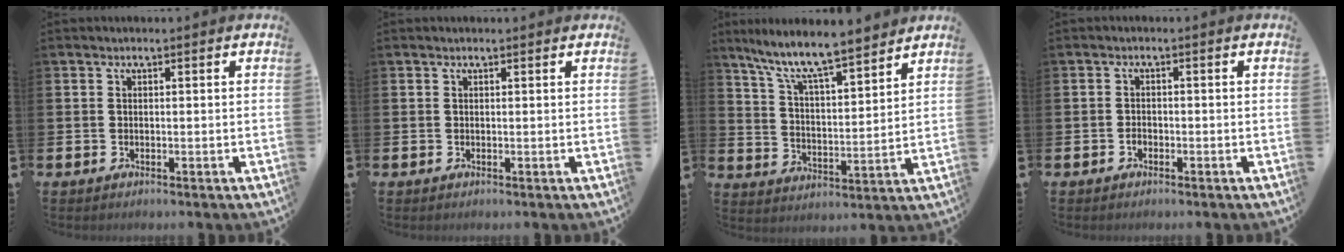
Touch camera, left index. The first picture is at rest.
{"total": 0.0}
{"total": 8.7, "force": [8.0, 0.7, 3.4], "torque": [-0.099, -0.054, 0.138]}
{"total": 1.1, "force": [-0.6, 0.8, 0.4], "torque": [-0.006, -0.002, -0.012]}